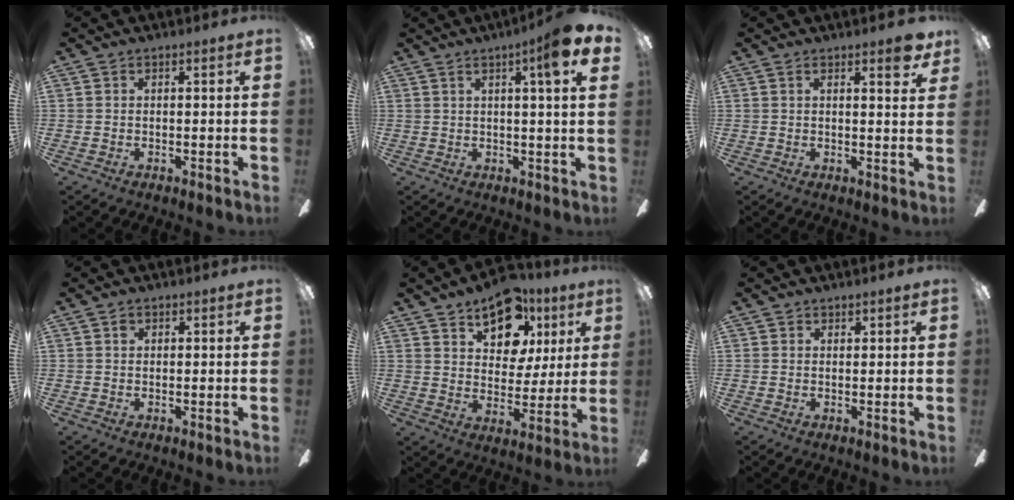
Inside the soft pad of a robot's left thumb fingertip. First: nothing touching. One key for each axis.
{"total": 6.9, "fx": 3.5, "fy": 0.1, "fz": 6.0, "tx": -0.089, "ty": -0.009, "tz": 0.049}
{"total": 3.8, "fx": 2.7, "fy": 0.7, "fz": 2.5, "tx": -0.023, "ty": -0.016, "tz": 0.040}
{"total": 1.0, "fx": 0.4, "fy": 0.8, "fz": 0.1, "tx": 0.004, "ty": 0.001, "tz": 0.006}
{"total": 15.1, "fx": 9.2, "fy": 9.3, "fz": 7.6, "tx": -0.100, "ty": -0.046, "tz": 0.164}
{"total": 1.3, "fx": 1.0, "fy": 0.7, "fz": -0.4, "tx": 0.015, "ty": -0.004, "tz": 0.018}